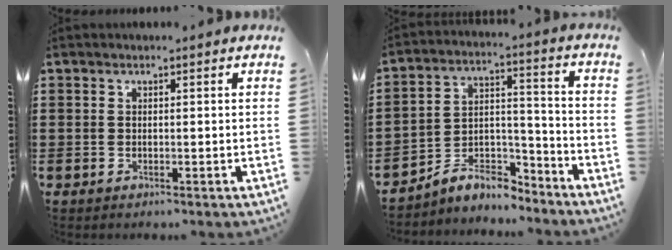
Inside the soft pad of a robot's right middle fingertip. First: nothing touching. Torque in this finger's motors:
{"motor_torque": [2.14, 0.00, 0.03, 0.07]}